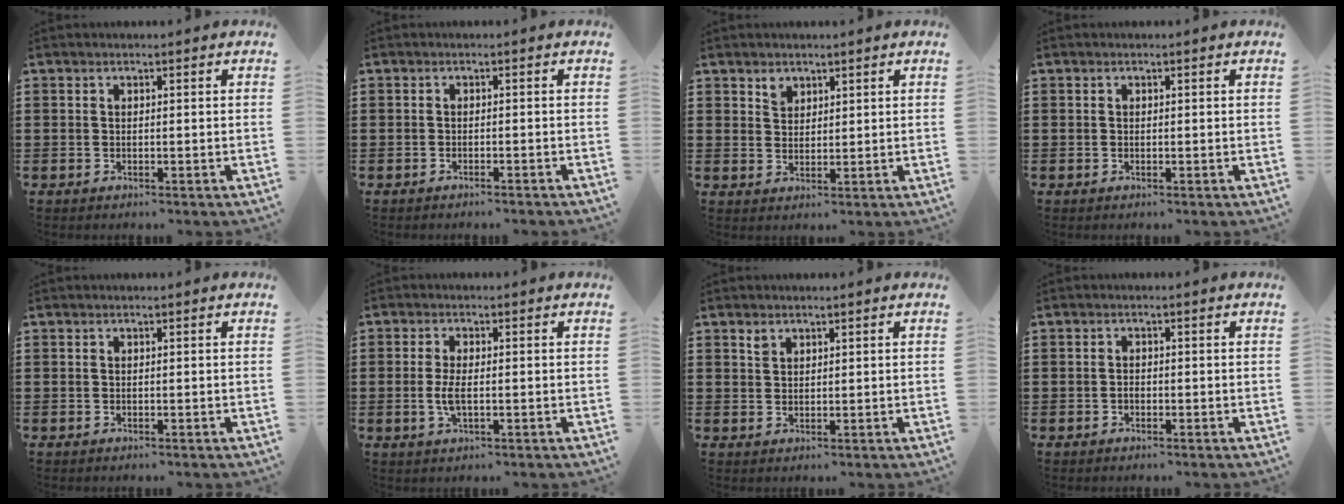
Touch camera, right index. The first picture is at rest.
{"total": 0.9, "force": [-0.9, -0.1, 0.0], "torque": [-0.003, 0.001, -0.018]}
{"total": 2.2, "force": [1.7, 1.4, 0.3], "torque": [-0.003, 0.000, 0.032]}
{"total": 0.0}
{"total": 0.0}
{"total": 3.4, "force": [-0.6, 1.1, 3.2], "torque": [-0.079, -0.007, -0.018]}
{"total": 1.6, "force": [1.2, 0.9, 0.4], "torque": [-0.011, 0.002, 0.024]}
{"total": 0.9, "force": [-0.5, 0.6, 0.5], "torque": [-0.013, -0.002, -0.008]}